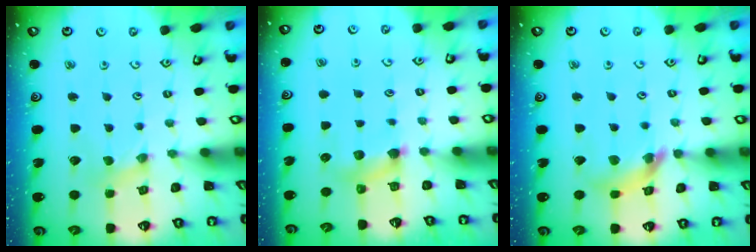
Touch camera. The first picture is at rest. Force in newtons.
{"total": 4.9, "press": 4.9, "slide": 0.4}
{"total": 9.9, "press": 9.9, "slide": 1.2}